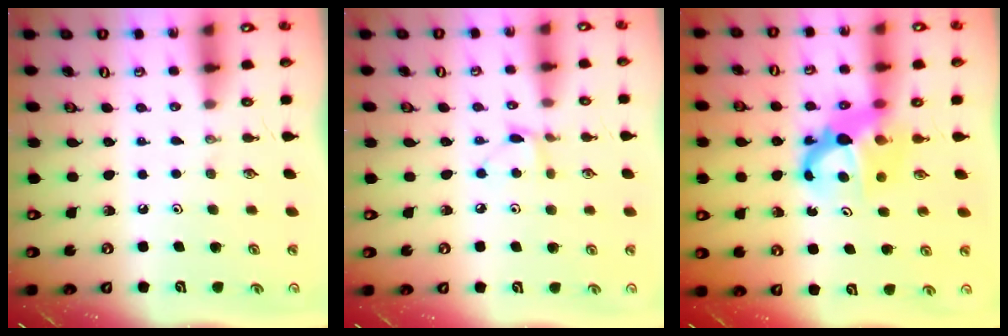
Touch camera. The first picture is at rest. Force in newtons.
{"total": 5.1, "press": 5.1, "slide": 0.6}
{"total": 6.9, "press": 6.9, "slide": 0.5}